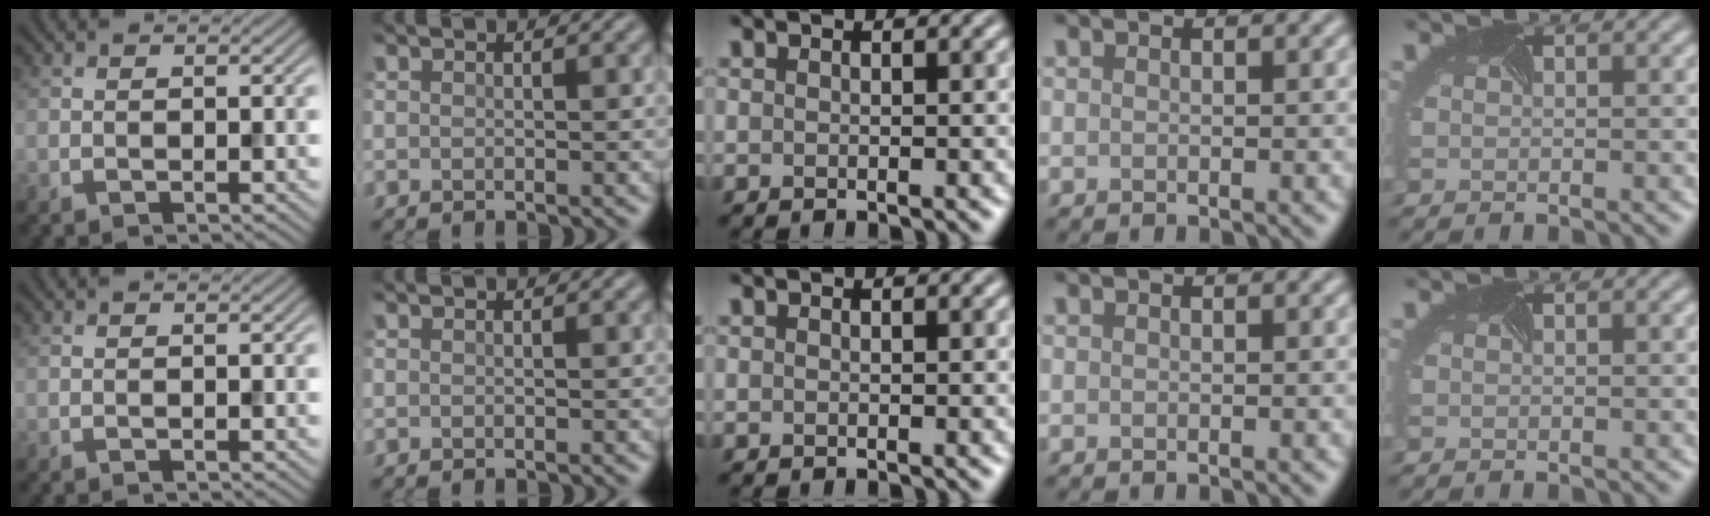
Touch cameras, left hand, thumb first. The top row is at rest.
{}